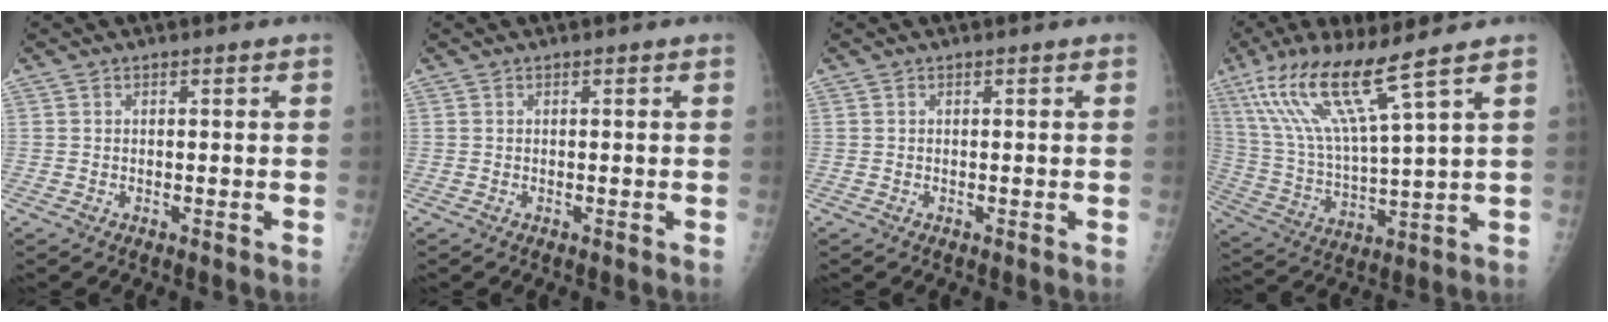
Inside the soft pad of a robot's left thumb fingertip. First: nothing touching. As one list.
[{"total": 0.0}, {"total": 0.0}, {"total": 15.8, "force": [9.4, 1.3, 12.6], "torque": [-0.259, -0.040, 0.188]}]